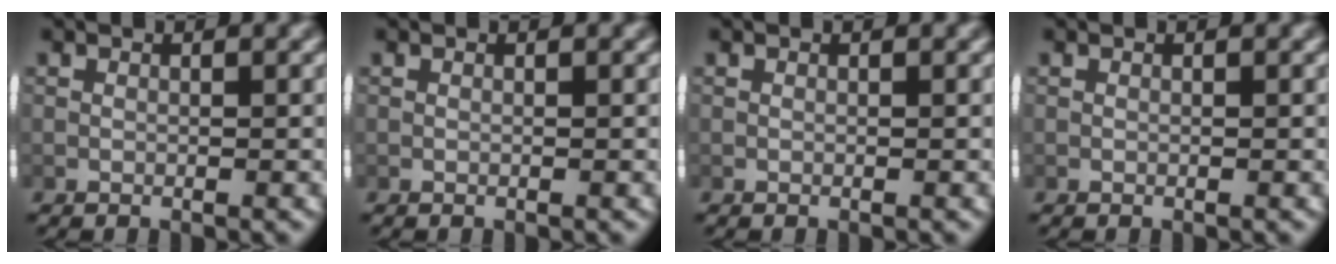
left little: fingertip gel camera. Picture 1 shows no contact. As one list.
[{"total": 0.0}, {"total": 0.0}, {"total": 0.0}]